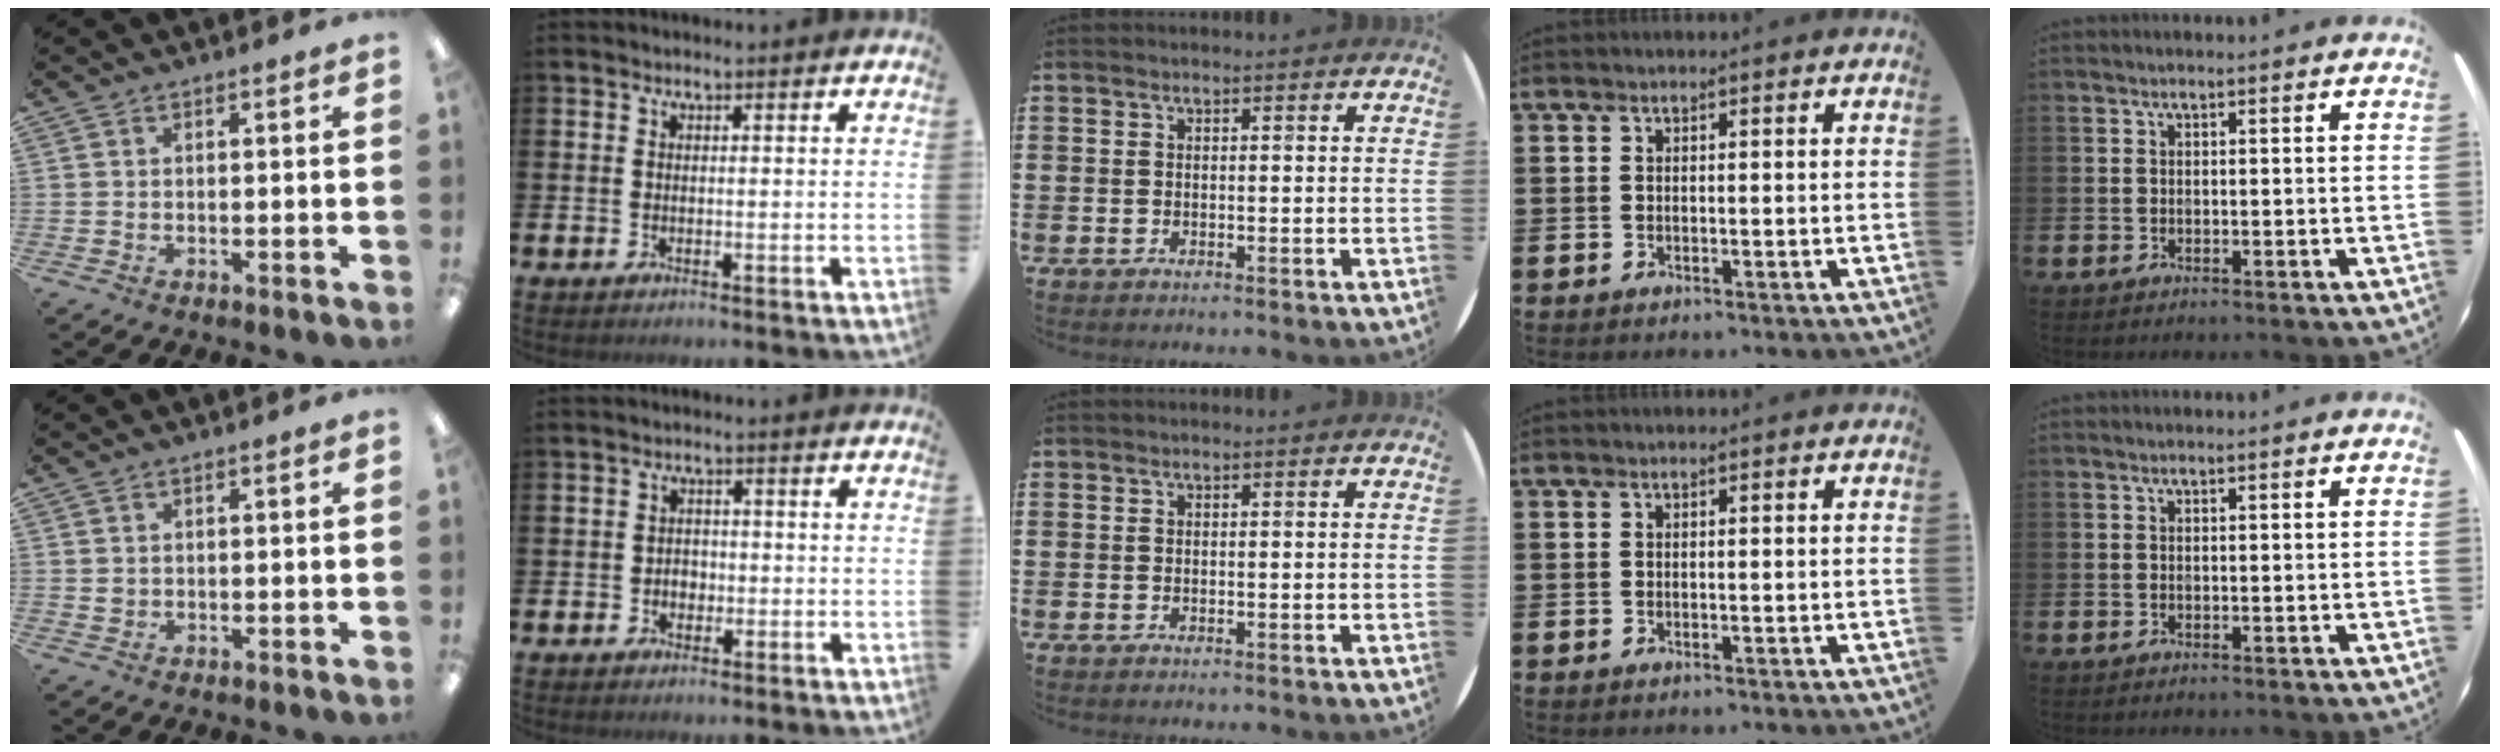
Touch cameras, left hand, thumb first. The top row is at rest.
{"thumb": {"total": 1.0, "force": [0.5, 0.8, 0.4], "torque": [-0.009, 0.003, 0.008]}, "index": {"total": 2.0, "force": [-0.6, 1.7, 0.8], "torque": [-0.009, 0.002, -0.017]}}